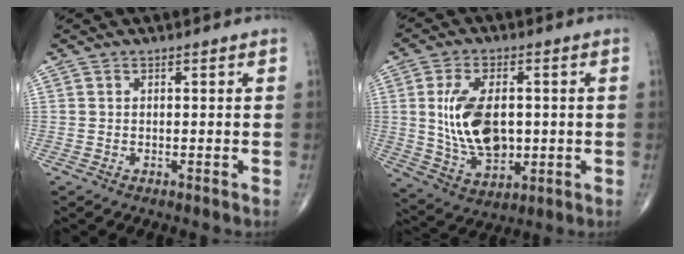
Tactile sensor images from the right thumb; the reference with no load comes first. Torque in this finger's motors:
{"motor_torque": [0.03, 0.40, 1.18, 0.17, 0.17]}